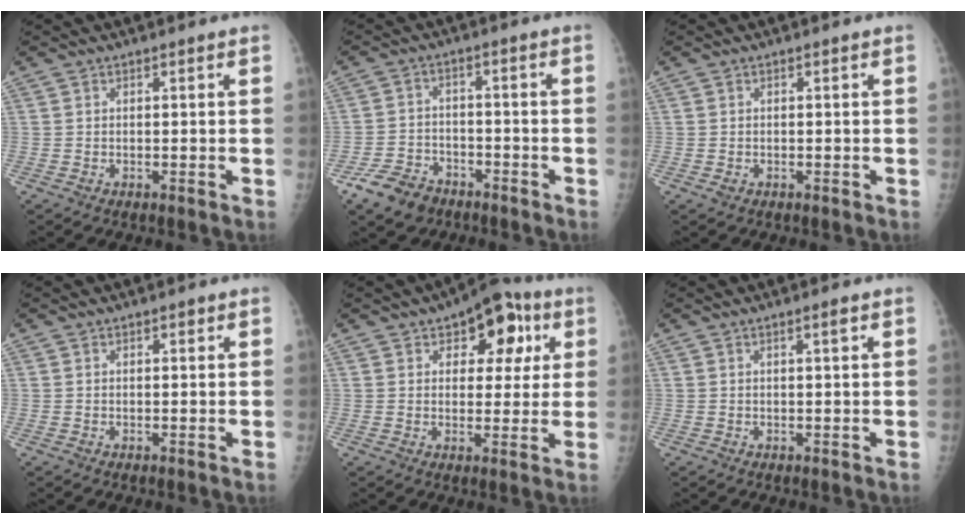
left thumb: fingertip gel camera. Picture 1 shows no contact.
{"total": 7.8, "force": [-5.4, 4.9, 2.8], "torque": [-0.044, 0.025, -0.097]}
{"total": 1.0, "force": [-0.4, 0.7, 0.4], "torque": [-0.006, 0.002, -0.006]}
{"total": 0.8, "force": [0.5, 0.4, 0.5], "torque": [-0.002, -0.001, 0.006]}
{"total": 12.1, "force": [5.0, 7.0, 8.5], "torque": [-0.056, -0.001, 0.062]}
{"total": 1.3, "force": [0.6, 0.1, 1.1], "torque": [-0.018, -0.001, 0.010]}